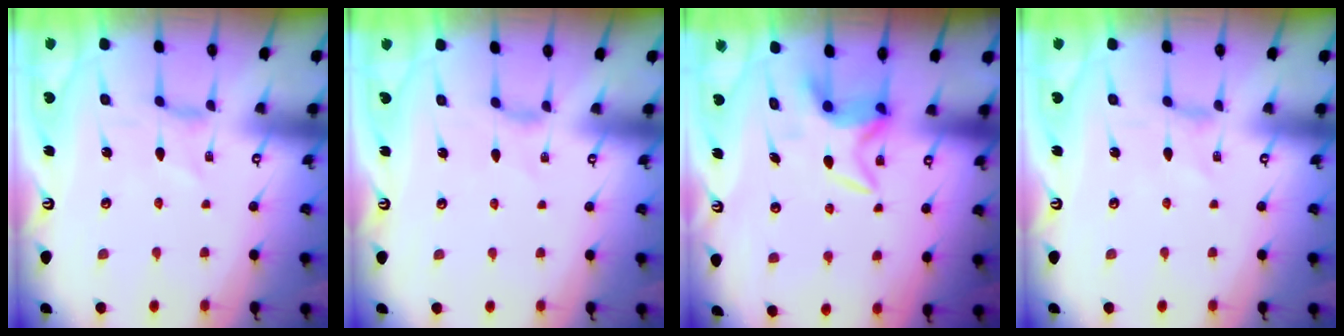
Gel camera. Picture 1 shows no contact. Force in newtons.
{"total": 0.8, "press": 0.7, "slide": 0.4}
{"total": 5.9, "press": 5.9, "slide": 0.8}
{"total": 0.0}